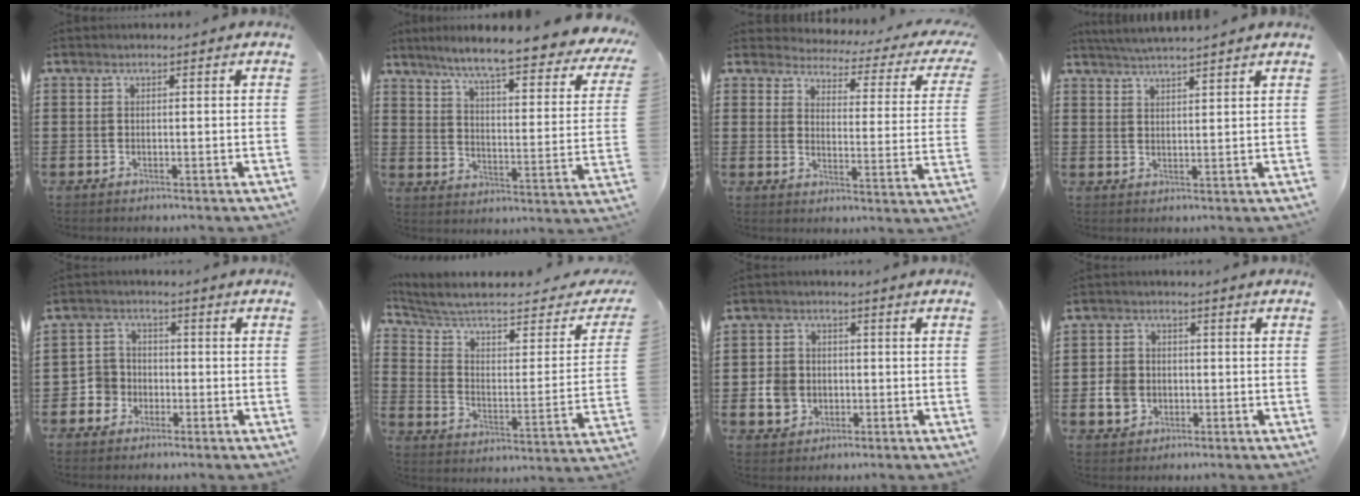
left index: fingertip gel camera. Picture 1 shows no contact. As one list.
[{"total": 7.5, "force": [6.3, -0.7, 4.1], "torque": [-0.097, -0.050, 0.097]}, {"total": 2.6, "force": [2.4, 0.2, 0.7], "torque": [-0.035, -0.025, 0.033]}, {"total": 3.3, "force": [3.2, -0.7, 0.5], "torque": [-0.018, -0.010, 0.058]}, {"total": 4.2, "force": [-2.0, 3.6, 0.7], "torque": [-0.040, 0.003, -0.047]}, {"total": 6.9, "force": [5.2, 2.0, 3.9], "torque": [-0.102, -0.036, 0.085]}, {"total": 4.5, "force": [-1.0, 4.1, 1.6], "torque": [-0.046, 0.008, -0.022]}, {"total": 4.2, "force": [-1.0, 3.7, 1.6], "torque": [-0.045, 0.006, -0.023]}]